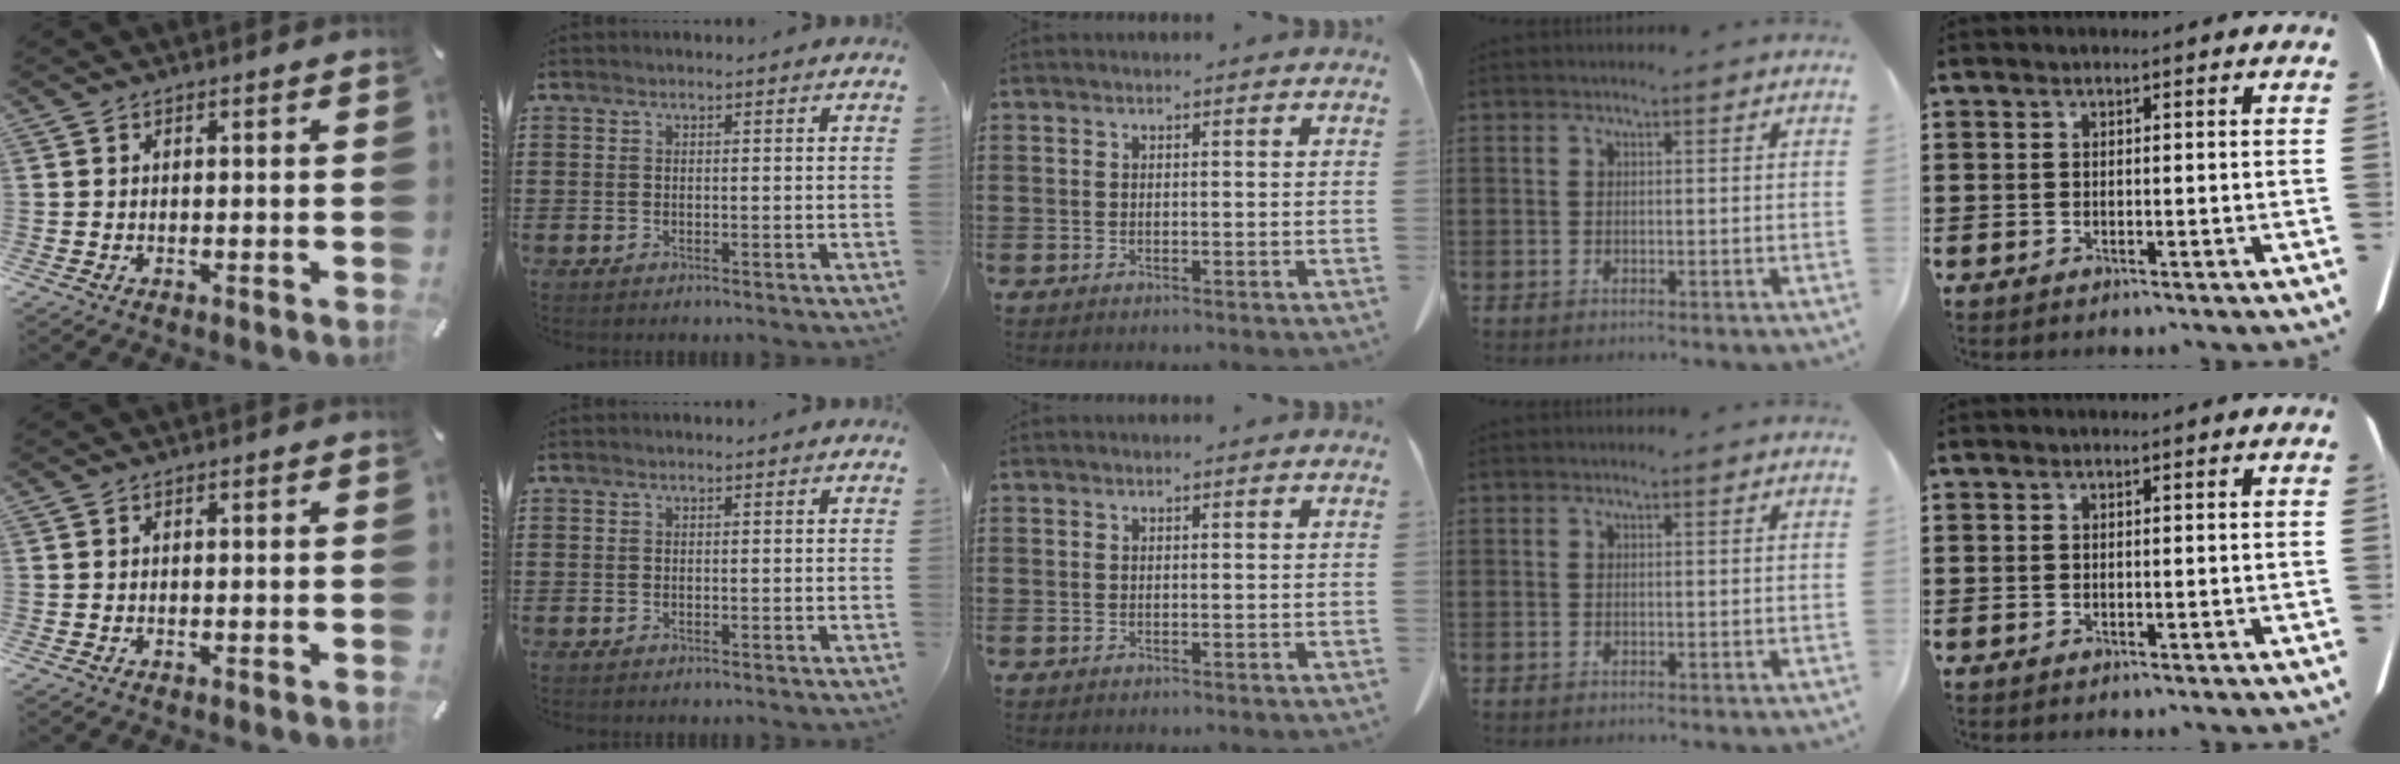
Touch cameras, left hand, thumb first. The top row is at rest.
{}